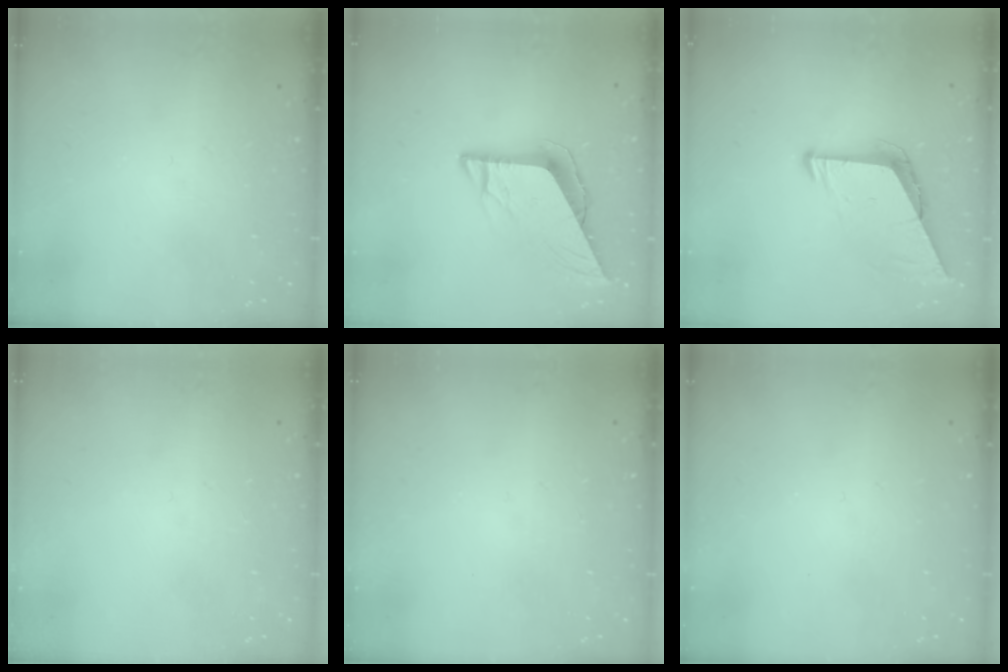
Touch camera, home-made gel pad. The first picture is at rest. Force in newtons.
{"total": 9.8, "press": 9.7, "slide": 1.1}
{"total": 7.1, "press": 7.1, "slide": 0.5}
{"total": 0.0}
{"total": 0.0}
{"total": 0.0}